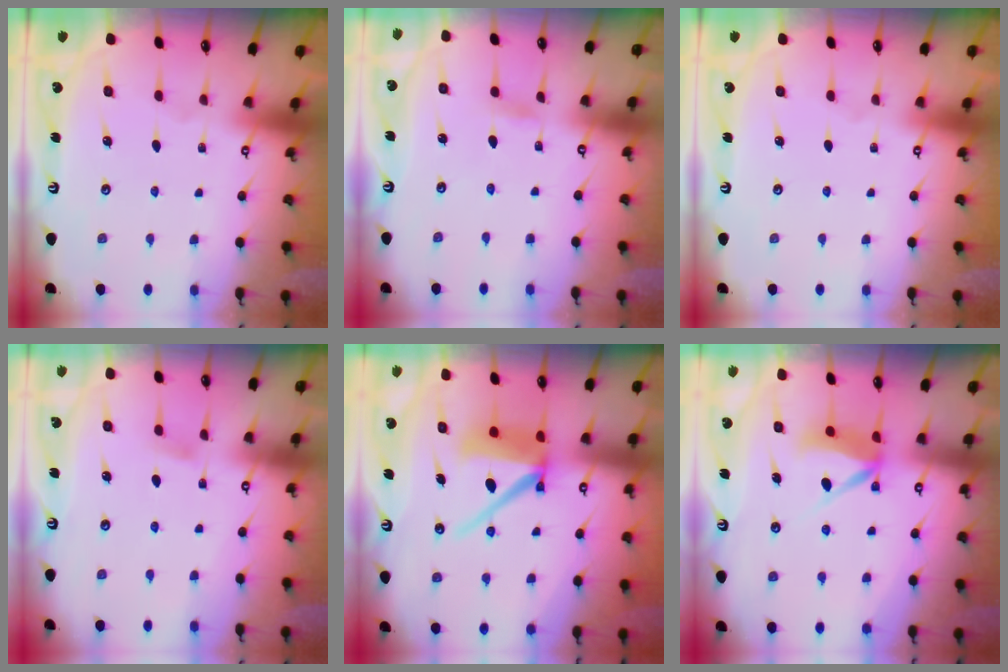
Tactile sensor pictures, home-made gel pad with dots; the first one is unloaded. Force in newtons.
{"total": 1.7, "press": 1.7, "slide": 0.1}
{"total": 0.0}
{"total": 3.3, "press": 3.2, "slide": 0.5}
{"total": 11.6, "press": 11.5, "slide": 1.2}
{"total": 6.7, "press": 6.7, "slide": 0.5}